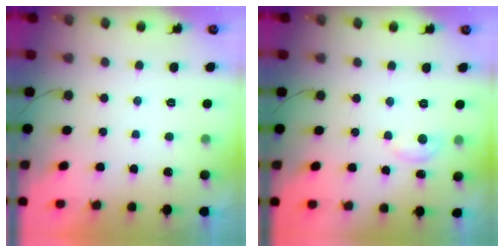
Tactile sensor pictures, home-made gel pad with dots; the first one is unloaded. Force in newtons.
{"total": 5.6, "press": 5.6, "slide": 0.8}